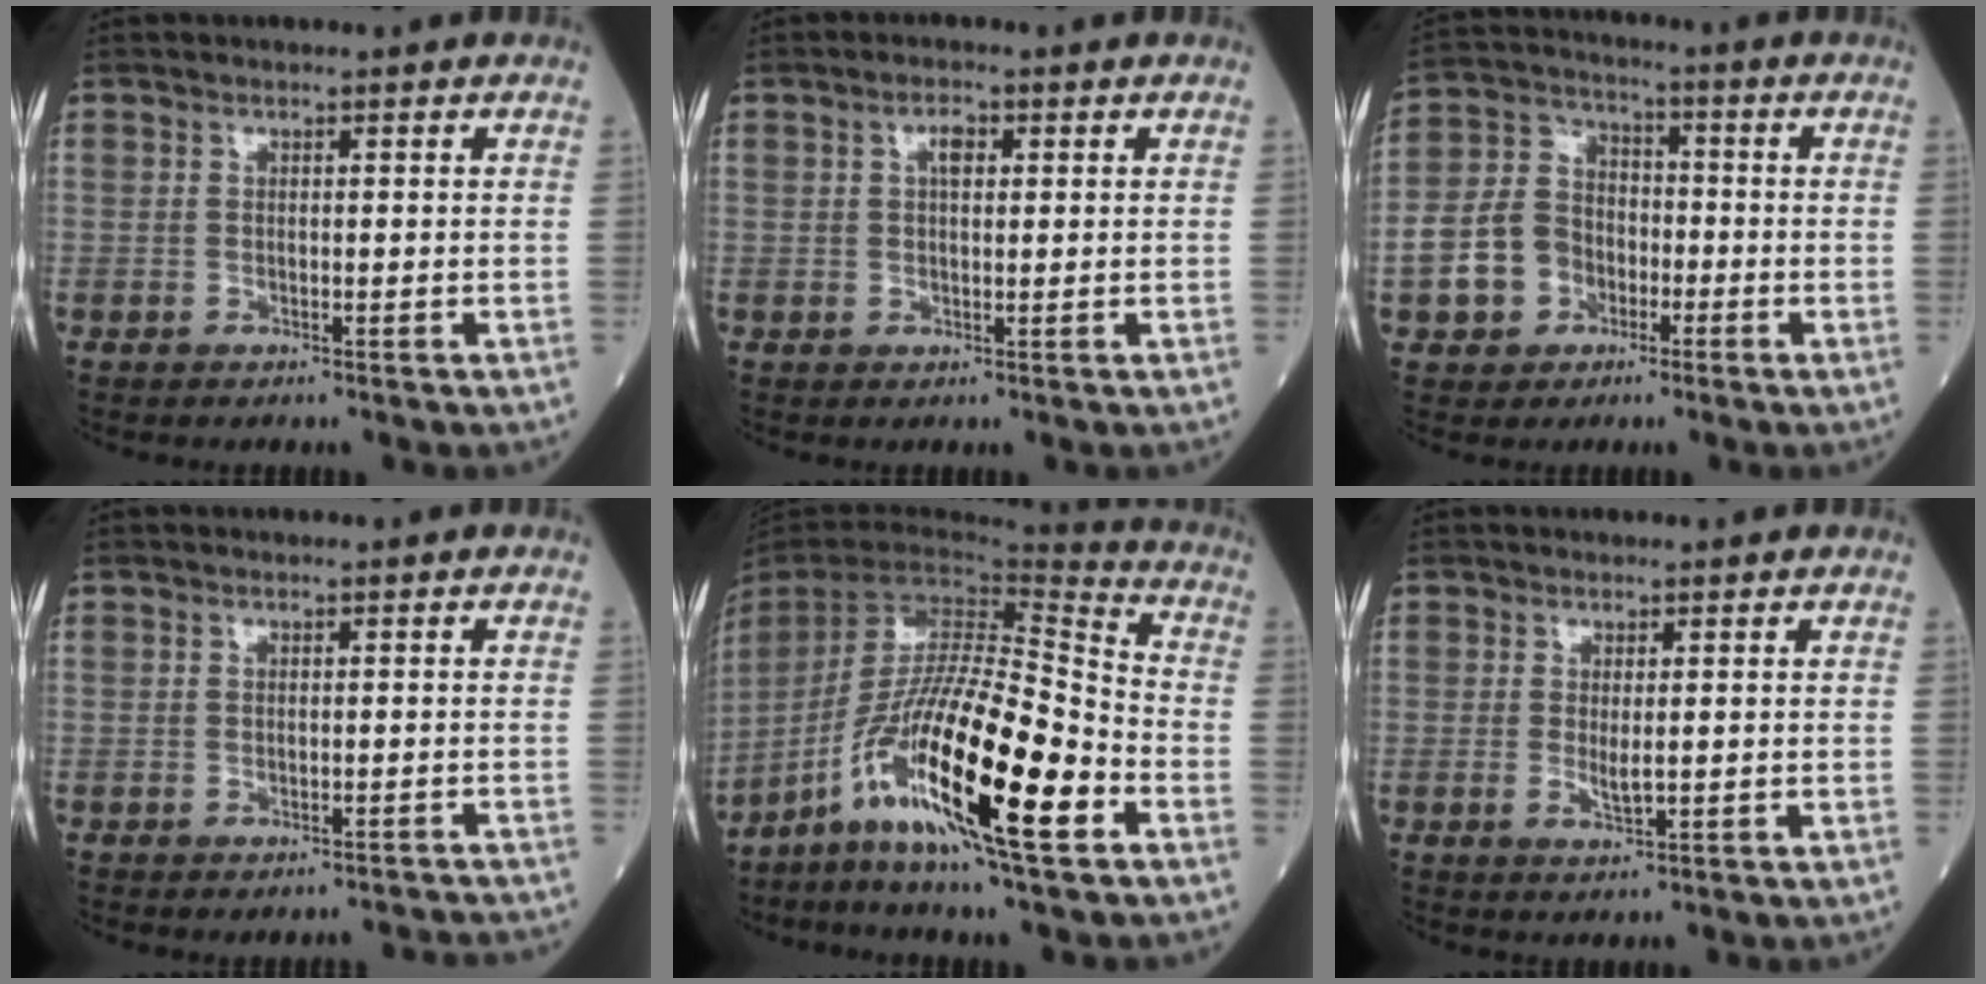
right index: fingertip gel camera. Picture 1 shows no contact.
{"total": 2.3, "force": [0.8, 1.0, 1.9], "torque": [-0.034, 0.004, 0.012]}
{"total": 9.2, "force": [-3.1, 7.6, 4.1], "torque": [-0.105, 0.024, -0.051]}
{"total": 2.8, "force": [-2.7, 0.5, 0.4], "torque": [0.001, -0.004, -0.033]}
{"total": 20.7, "force": [-9.9, 1.4, 18.1], "torque": [-0.349, -0.043, -0.187]}
{"total": 2.1, "force": [0.0, 0.5, 2.0], "torque": [-0.041, -0.006, 0.004]}